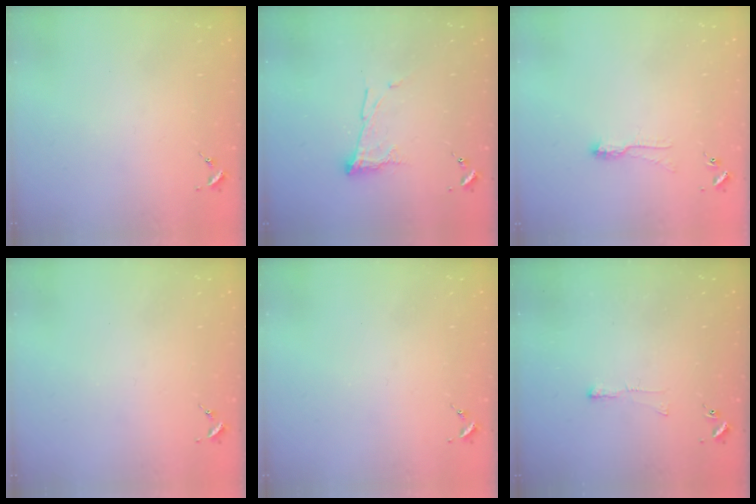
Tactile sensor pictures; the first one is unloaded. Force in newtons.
{"total": 8.5, "press": 8.5, "slide": 0.5}
{"total": 7.1, "press": 7.1, "slide": 0.8}
{"total": 0.0}
{"total": 0.0}
{"total": 3.0, "press": 3.0, "slide": 0.5}